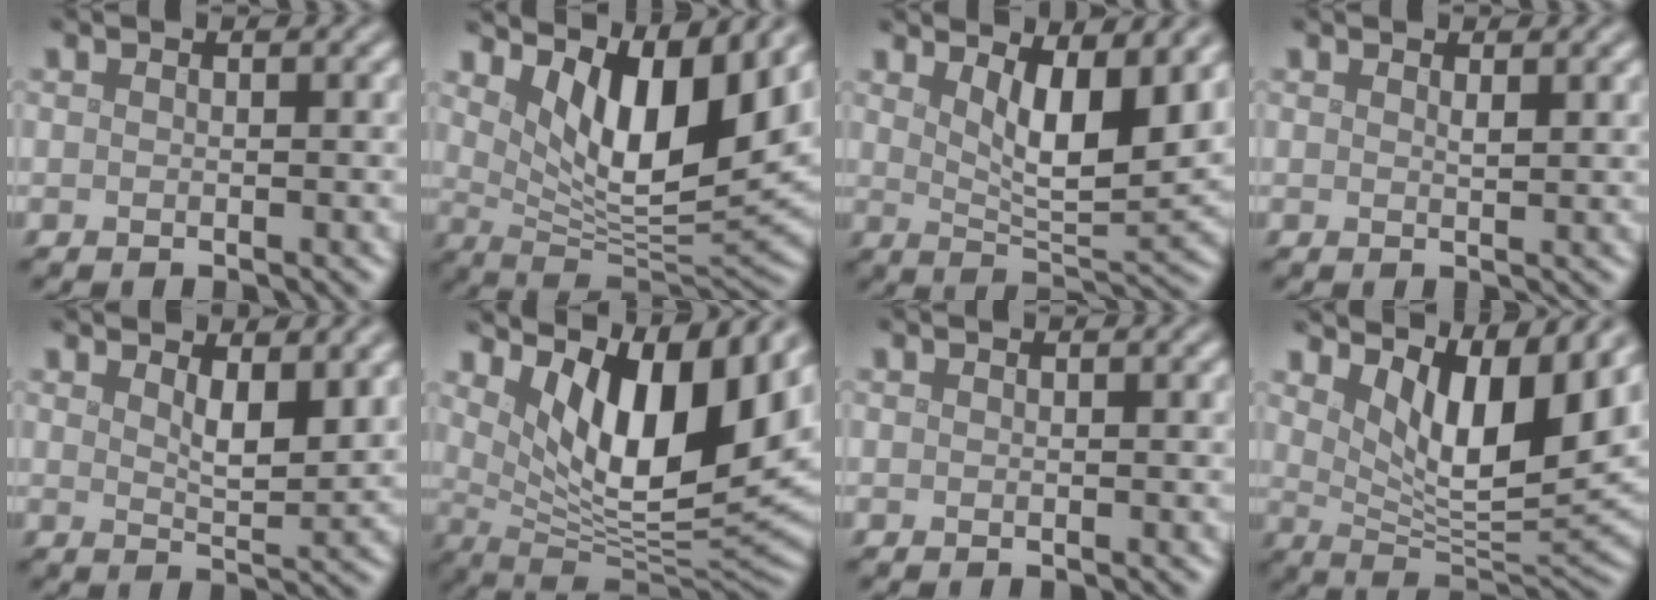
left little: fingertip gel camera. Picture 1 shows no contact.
{"total": 8.8, "force": [3.7, 3.3, 7.3], "torque": [-0.119, -0.021, 0.064]}
{"total": 6.8, "force": [3.0, 2.2, 5.7], "torque": [-0.093, -0.016, 0.053]}
{"total": 0.8, "force": [0.6, 0.1, 0.5], "torque": [-0.008, -0.003, 0.010]}
{"total": 3.3, "force": [1.9, 1.0, 2.6], "torque": [-0.043, -0.009, 0.036]}
{"total": 11.2, "force": [4.4, 4.4, 9.2], "torque": [-0.147, -0.012, 0.078]}
{"total": 0.0}
{"total": 8.7, "force": [4.0, 3.2, 7.0], "torque": [-0.114, -0.018, 0.067]}